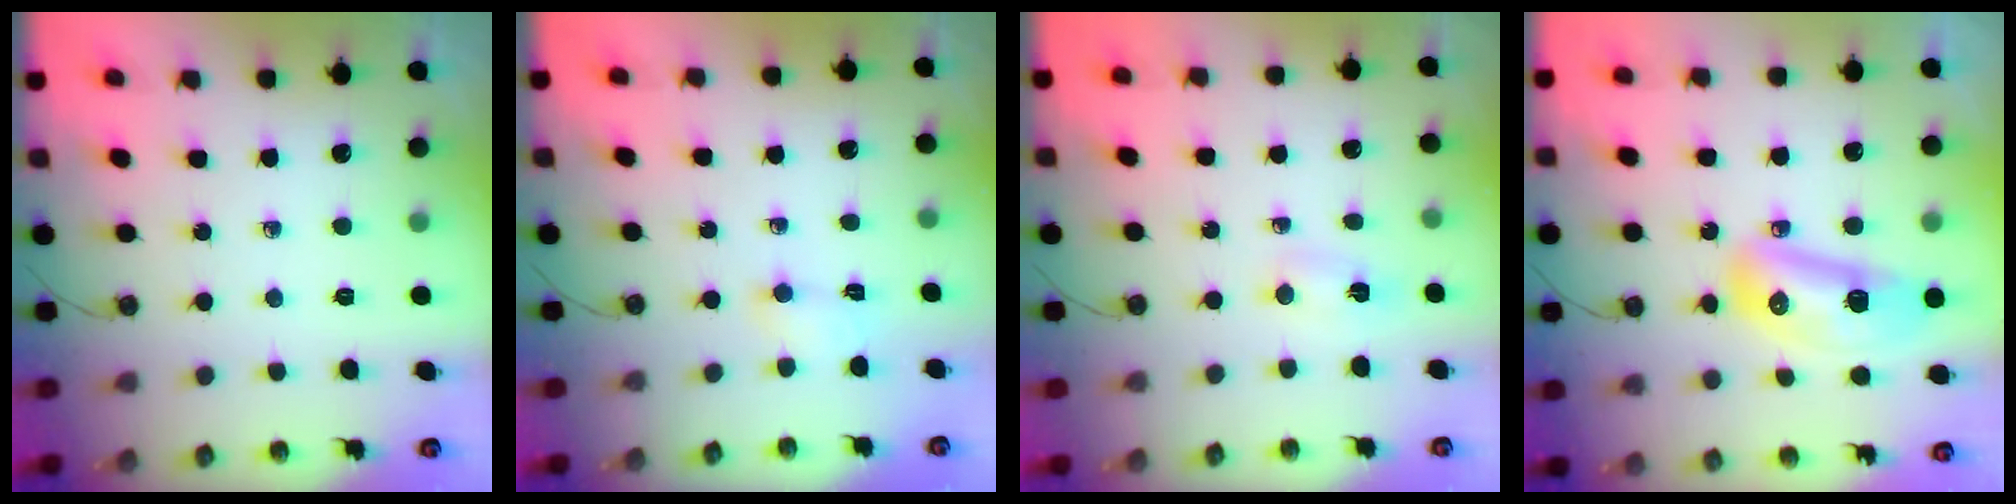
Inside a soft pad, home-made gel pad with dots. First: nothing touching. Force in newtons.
{"total": 2.4, "press": 2.3, "slide": 0.7}
{"total": 2.6, "press": 1.3, "slide": 2.2}
{"total": 13.7, "press": 13.6, "slide": 1.7}